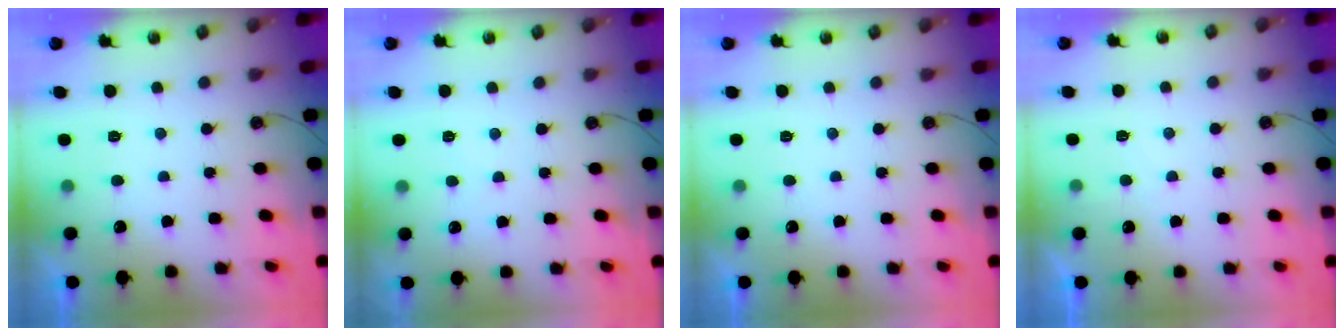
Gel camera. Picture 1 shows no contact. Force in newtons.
{"total": 1.8, "press": 1.8, "slide": 0.4}
{"total": 0.0}
{"total": 2.0, "press": 2.0, "slide": 0.3}